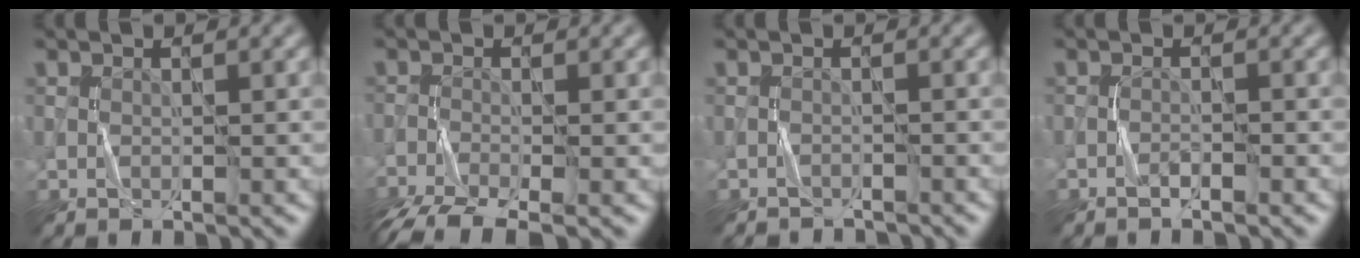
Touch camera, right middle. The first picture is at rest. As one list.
[{"total": 4.8, "force": [-3.8, 1.3, 2.8], "torque": [-0.059, -0.017, -0.081]}, {"total": 2.4, "force": [-2.3, 0.3, -0.1], "torque": [0.000, -0.004, -0.037]}, {"total": 1.3, "force": [-1.0, 0.1, 0.8], "torque": [-0.019, 0.005, -0.021]}]